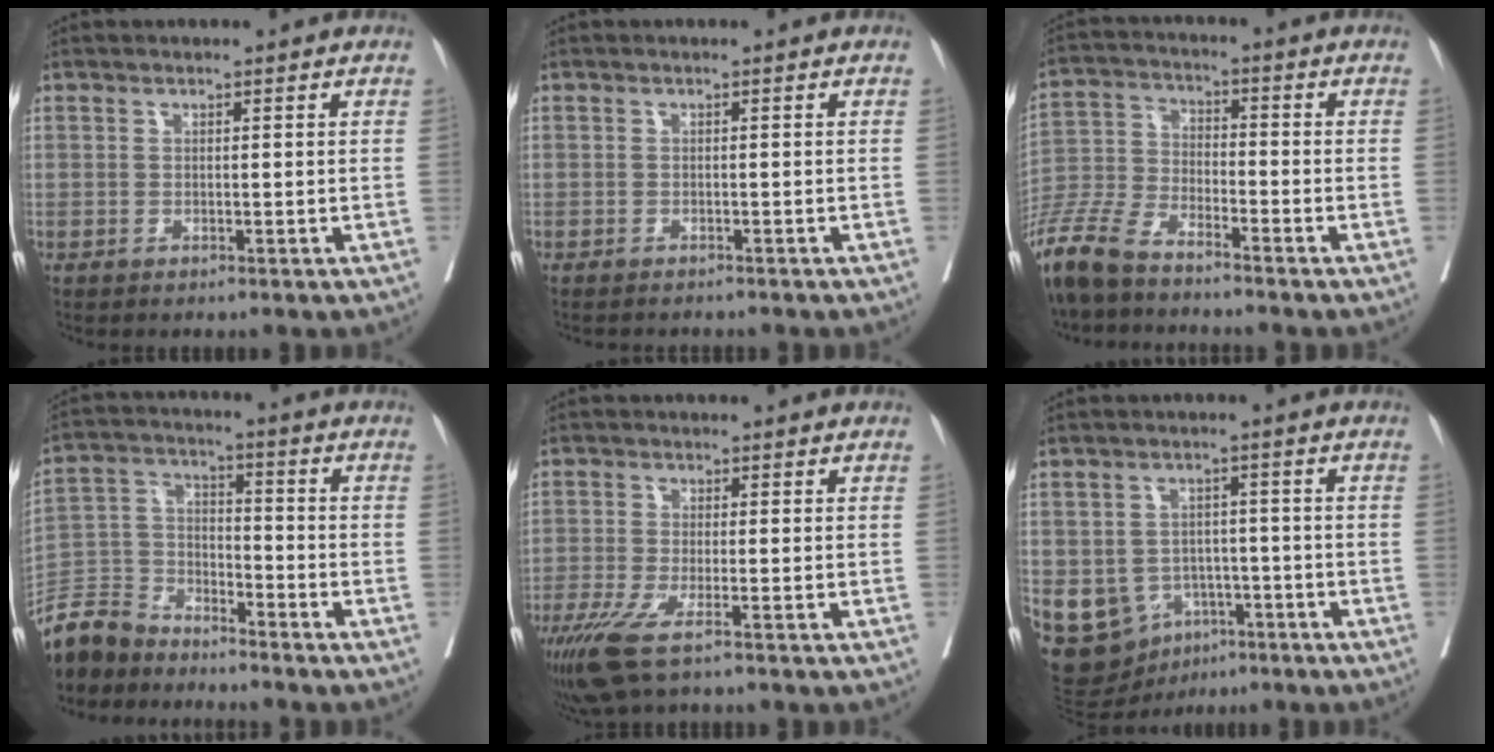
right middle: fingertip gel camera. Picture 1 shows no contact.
{"total": 3.1, "force": [-2.8, 0.6, 1.2], "torque": [-0.014, -0.002, -0.035]}
{"total": 10.6, "force": [-9.0, 2.4, 5.2], "torque": [-0.116, -0.024, -0.180]}
{"total": 9.3, "force": [-8.8, 2.9, 1.3], "torque": [-0.027, 0.005, -0.179]}
{"total": 7.1, "force": [-4.6, 0.9, 5.4], "torque": [-0.099, -0.021, -0.080]}
{"total": 11.9, "force": [-4.7, 9.8, 4.7], "torque": [-0.097, 0.018, -0.056]}